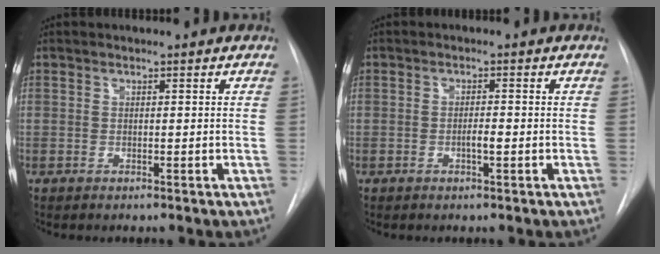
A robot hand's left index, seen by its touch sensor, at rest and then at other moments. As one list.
[{"total": 1.6, "force": [-0.5, 0.2, 1.5], "torque": [-0.027, 0.001, -0.009]}]